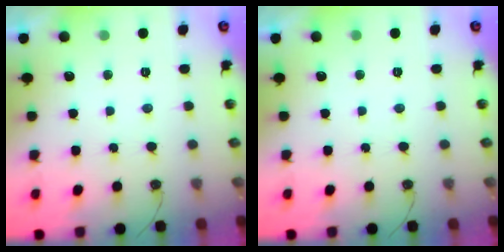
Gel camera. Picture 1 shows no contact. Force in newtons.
{"total": 0.0}